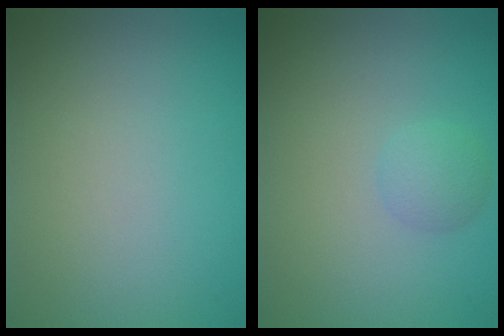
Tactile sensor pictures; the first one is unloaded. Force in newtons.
{"total": 1.5, "press": 1.5, "slide": 0.0}